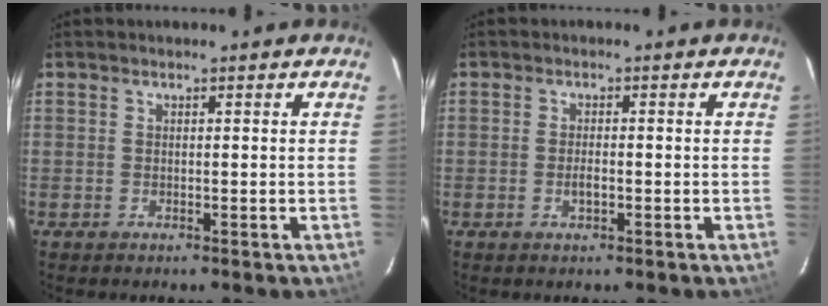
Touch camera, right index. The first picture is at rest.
{"total": 1.9, "force": [-0.6, 0.7, 1.7], "torque": [-0.034, 0.001, -0.010]}